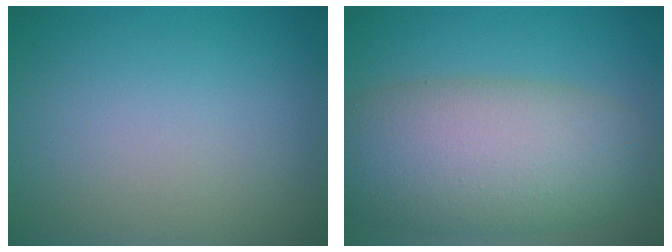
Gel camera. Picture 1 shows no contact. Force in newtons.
{"total": 10.0, "press": 10.0, "slide": 0.6}